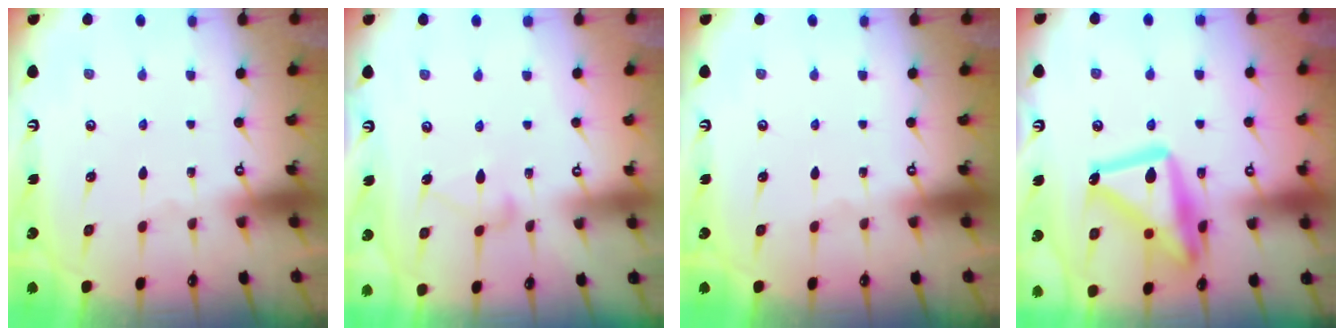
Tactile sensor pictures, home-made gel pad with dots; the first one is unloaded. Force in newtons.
{"total": 7.2, "press": 7.2, "slide": 0.4}
{"total": 0.0}
{"total": 18.5, "press": 18.4, "slide": 1.6}